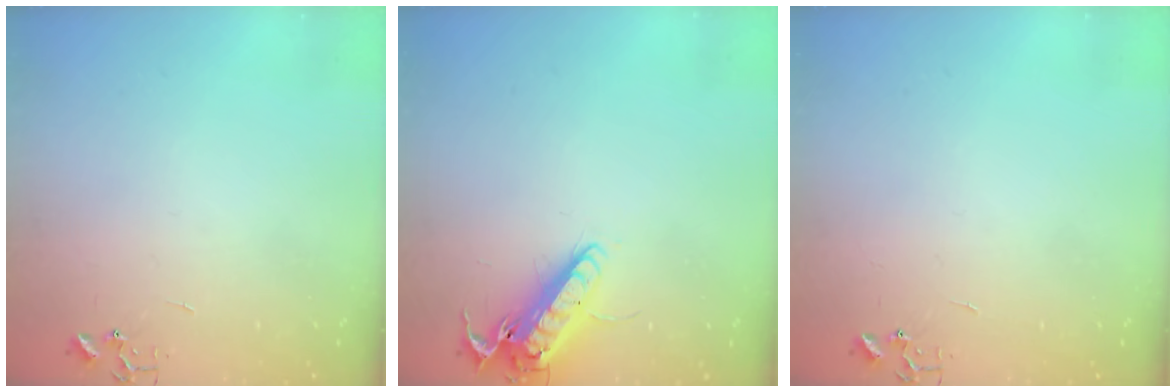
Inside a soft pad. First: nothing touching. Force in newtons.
{"total": 13.8, "press": 13.7, "slide": 2.0}
{"total": 0.0}